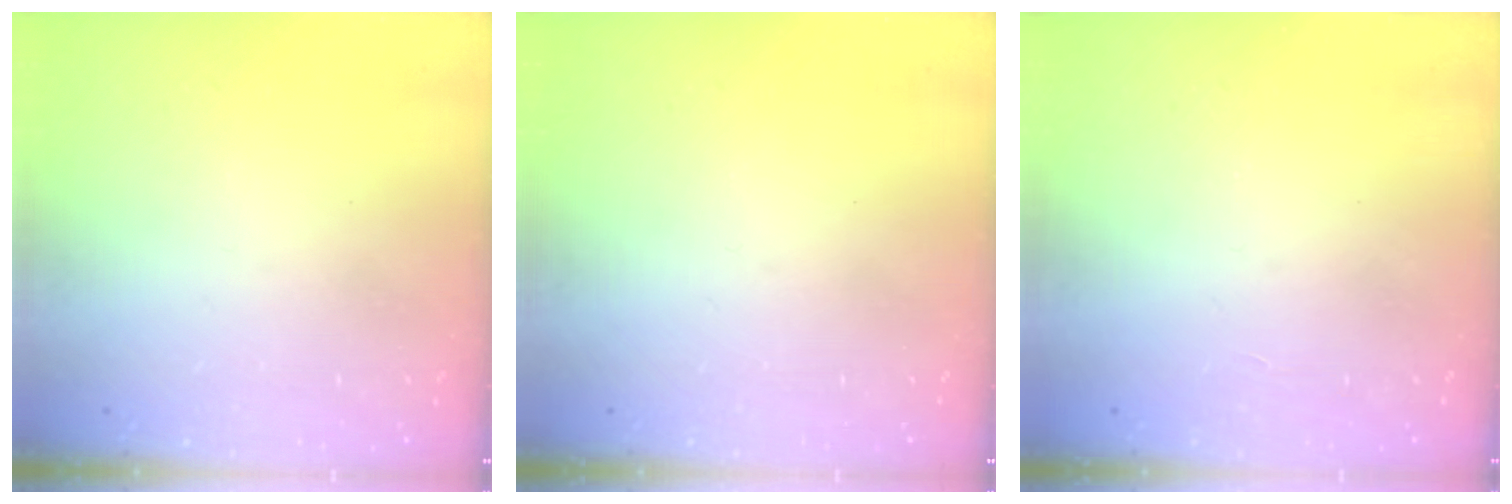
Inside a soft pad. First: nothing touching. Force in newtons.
{"total": 0.0}
{"total": 1.2, "press": 1.2, "slide": 0.1}